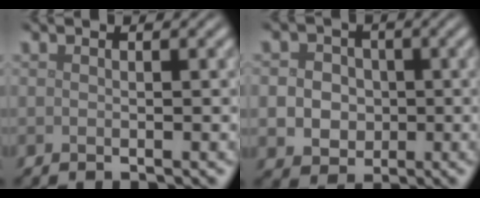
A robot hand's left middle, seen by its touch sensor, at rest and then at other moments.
{"total": 5.5, "force": [0.0, 4.9, 2.4], "torque": [-0.025, 0.024, -0.020]}